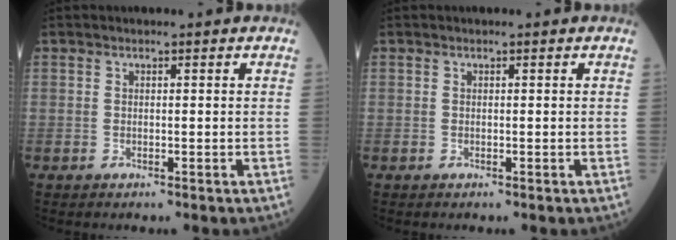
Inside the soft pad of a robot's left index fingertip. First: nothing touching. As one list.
[{"total": 0.0}]